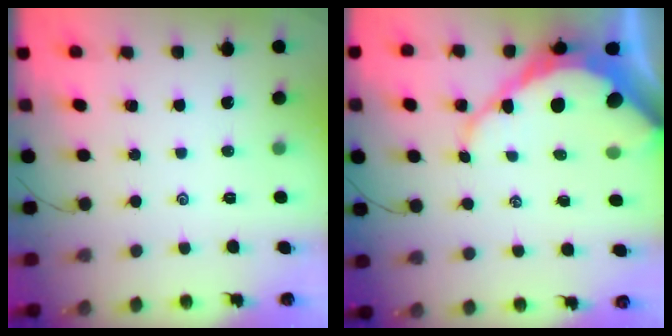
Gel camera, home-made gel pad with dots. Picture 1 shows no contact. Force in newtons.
{"total": 14.1, "press": 14.0, "slide": 1.2}